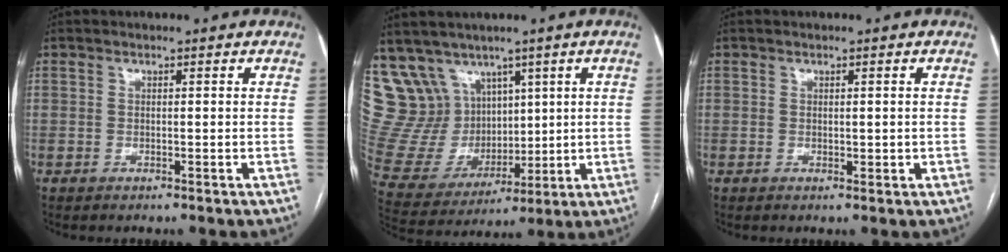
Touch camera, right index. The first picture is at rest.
{"total": 16.1, "force": [9.3, 12.2, 4.6], "torque": [-0.119, 0.066, 0.217]}
{"total": 1.1, "force": [0.2, 0.8, 0.6], "torque": [-0.008, 0.000, 0.007]}